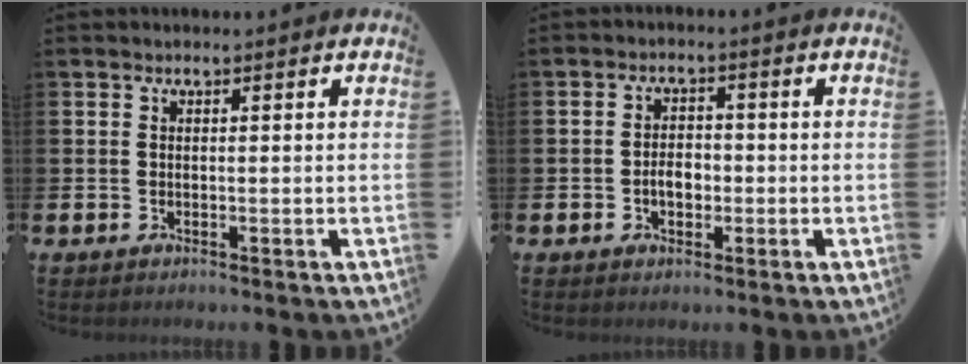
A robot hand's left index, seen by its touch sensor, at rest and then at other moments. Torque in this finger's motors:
{"motor_torque": [0.10, 0.10, 0.04, 0.05]}